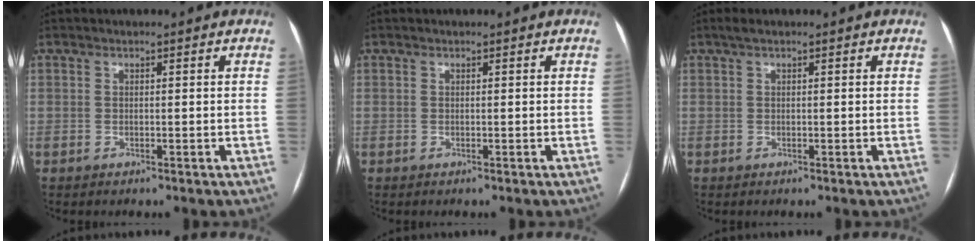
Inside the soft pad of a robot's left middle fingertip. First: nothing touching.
{"total": 0.0}
{"total": 1.1, "force": [0.7, 0.2, 0.8], "torque": [-0.020, 0.018, 0.013]}